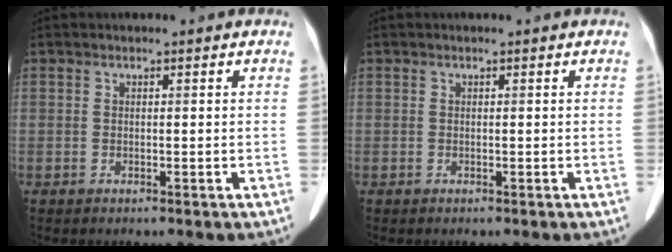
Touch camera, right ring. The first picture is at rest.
{"total": 0.0}